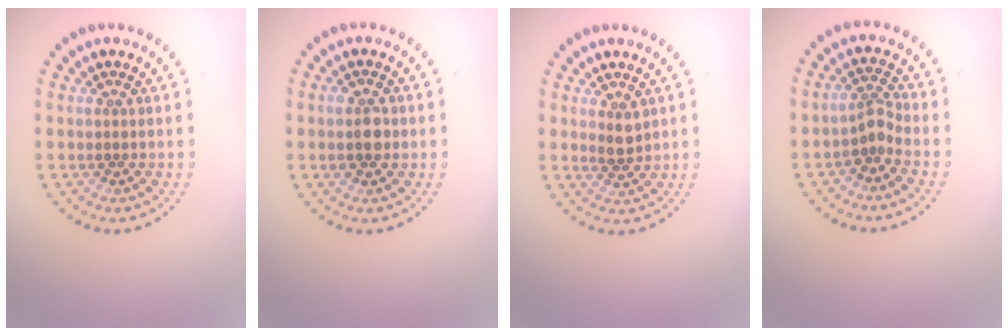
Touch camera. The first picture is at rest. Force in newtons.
{"total": 2.5, "press": 2.5, "slide": 0.3}
{"total": 1.5, "press": 1.3, "slide": 0.7}
{"total": 1.9, "press": 1.3, "slide": 1.4}